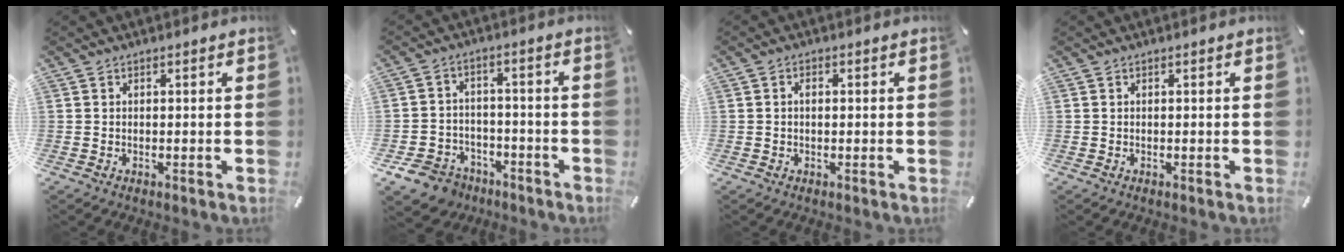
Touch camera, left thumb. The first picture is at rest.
{"total": 8.3, "force": [-5.4, 5.9, 2.1], "torque": [-0.048, 0.038, -0.100]}
{"total": 1.4, "force": [0.1, 0.8, 1.1], "torque": [-0.023, 0.004, -0.001]}
{"total": 0.0}